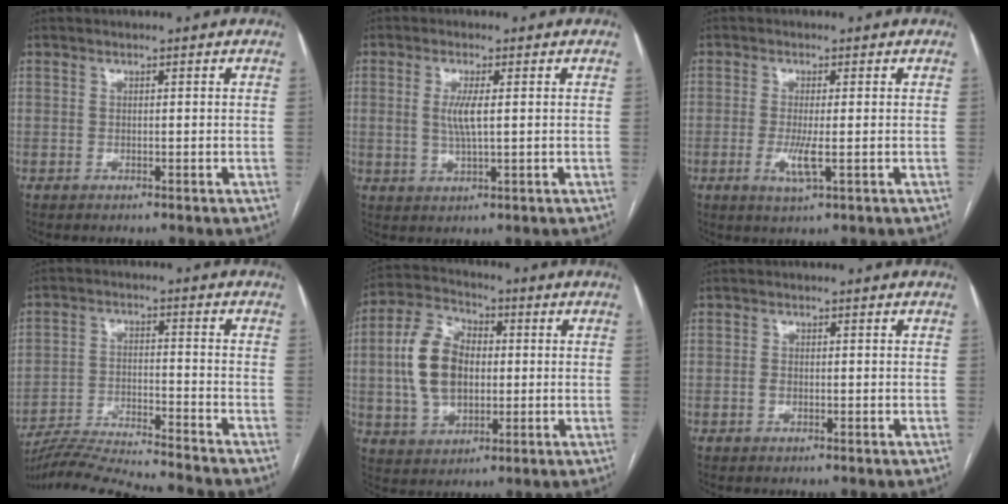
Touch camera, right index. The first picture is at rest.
{"total": 3.9, "force": [0.5, 0.7, 3.8], "torque": [-0.081, -0.003, 0.012]}
{"total": 3.5, "force": [-0.8, 0.3, 3.4], "torque": [-0.072, -0.008, -0.013]}
{"total": 14.9, "force": [-14.2, -1.1, 4.1], "torque": [-0.067, -0.008, -0.235]}
{"total": 11.9, "force": [0.3, 7.7, 9.1], "torque": [-0.206, 0.028, 0.011]}
{"total": 0.9, "force": [-0.2, 0.6, 0.5], "torque": [-0.010, 0.002, -0.003]}